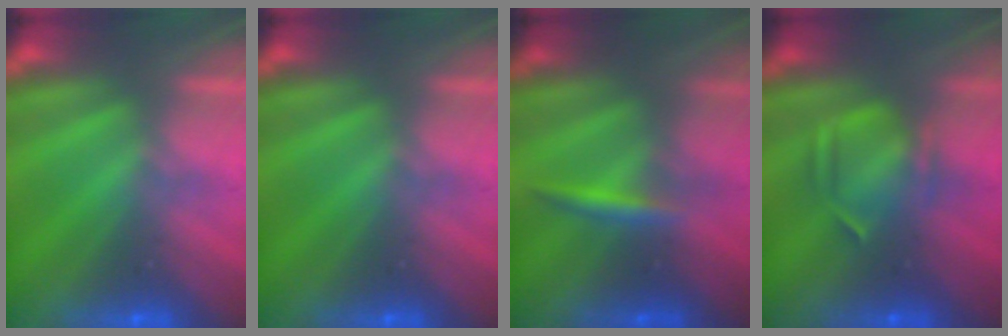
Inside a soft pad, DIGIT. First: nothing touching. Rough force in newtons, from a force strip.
{"total": 0.0}
{"total": 2.4}
{"total": 3.2}